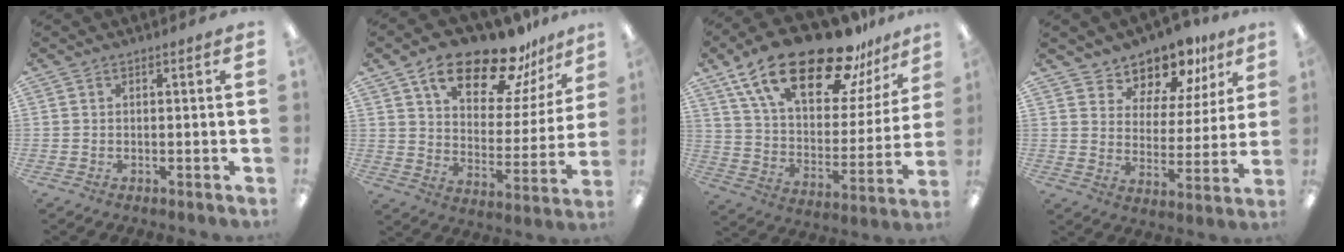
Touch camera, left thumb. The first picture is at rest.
{"total": 20.3, "force": [14.9, 8.4, 10.9], "torque": [-0.181, -0.086, 0.253]}
{"total": 26.8, "force": [18.4, 10.7, 16.4], "torque": [-0.273, -0.112, 0.312]}
{"total": 10.9, "force": [9.6, 4.8, 1.8], "torque": [-0.031, -0.090, 0.175]}